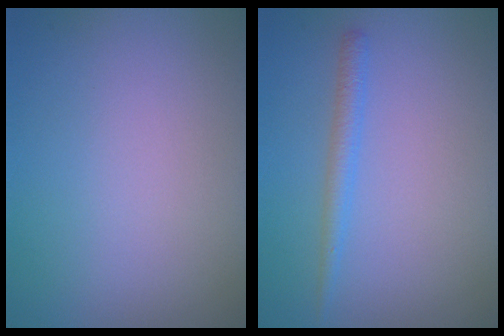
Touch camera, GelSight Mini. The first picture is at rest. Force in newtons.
{"total": 1.5, "press": 1.5, "slide": 0.1}